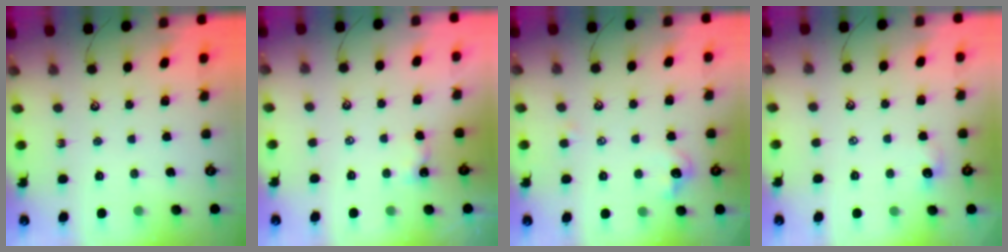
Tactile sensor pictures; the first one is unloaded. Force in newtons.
{"total": 2.2, "press": 2.2, "slide": 0.2}
{"total": 2.3, "press": 2.3, "slide": 0.4}
{"total": 0.8, "press": 0.5, "slide": 0.6}